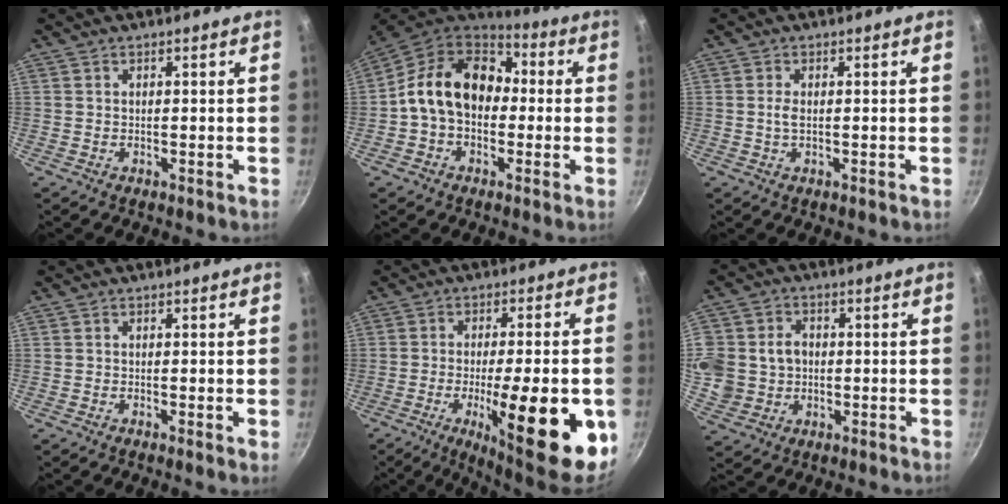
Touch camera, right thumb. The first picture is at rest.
{"total": 16.2, "force": [0.3, 12.1, 10.8], "torque": [-0.149, 0.041, -0.015]}
{"total": 1.7, "force": [0.0, 0.8, 1.5], "torque": [-0.032, 0.001, -0.001]}
{"total": 0.8, "force": [-0.2, 0.0, 0.8], "torque": [-0.013, -0.003, -0.007]}
{"total": 20.9, "force": [-6.2, 5.4, 19.2], "torque": [-0.251, 0.010, -0.085]}
{"total": 14.5, "force": [0.2, 13.1, 6.2], "torque": [-0.144, 0.025, 0.009]}